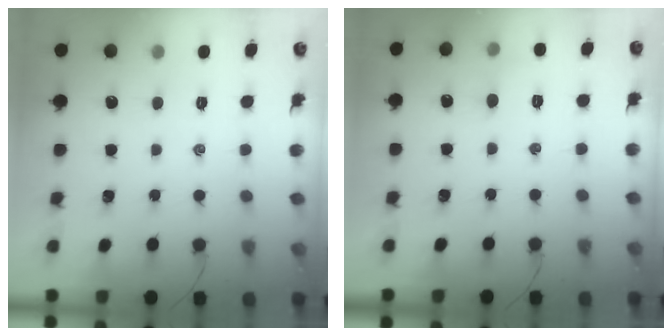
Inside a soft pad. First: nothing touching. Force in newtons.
{"total": 3.5, "press": 3.3, "slide": 1.2}